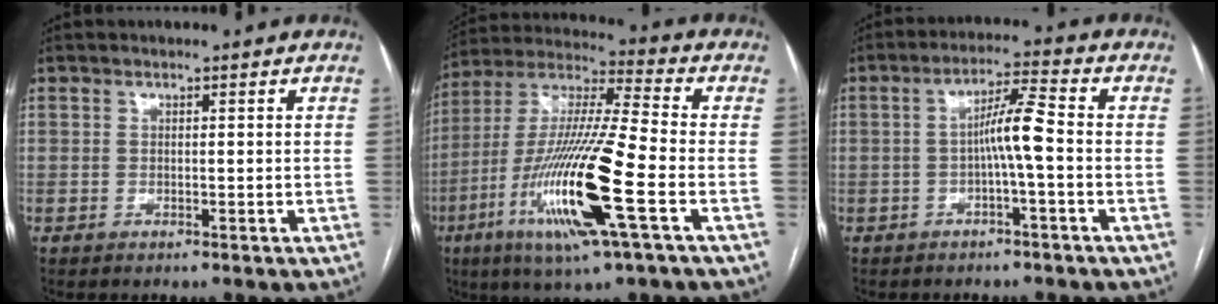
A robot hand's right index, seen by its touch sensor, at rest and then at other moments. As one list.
[{"total": 19.7, "force": [-6.8, 1.0, 18.5], "torque": [-0.392, -0.027, -0.130]}, {"total": 5.7, "force": [-0.8, -0.1, 5.6], "torque": [-0.100, 0.015, -0.015]}]